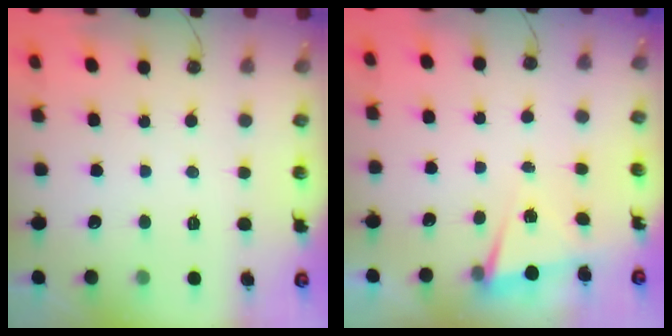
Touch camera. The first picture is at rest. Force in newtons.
{"total": 2.8, "press": 1.8, "slide": 2.2}